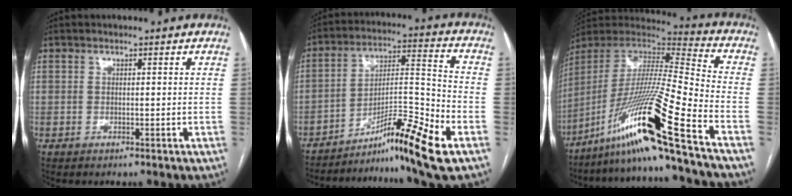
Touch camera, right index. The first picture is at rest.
{"total": 14.6, "force": [-9.1, -0.4, 11.3], "torque": [-0.197, 0.002, -0.147]}
{"total": 22.5, "force": [-13.5, -1.7, 17.9], "torque": [-0.360, -0.024, -0.255]}